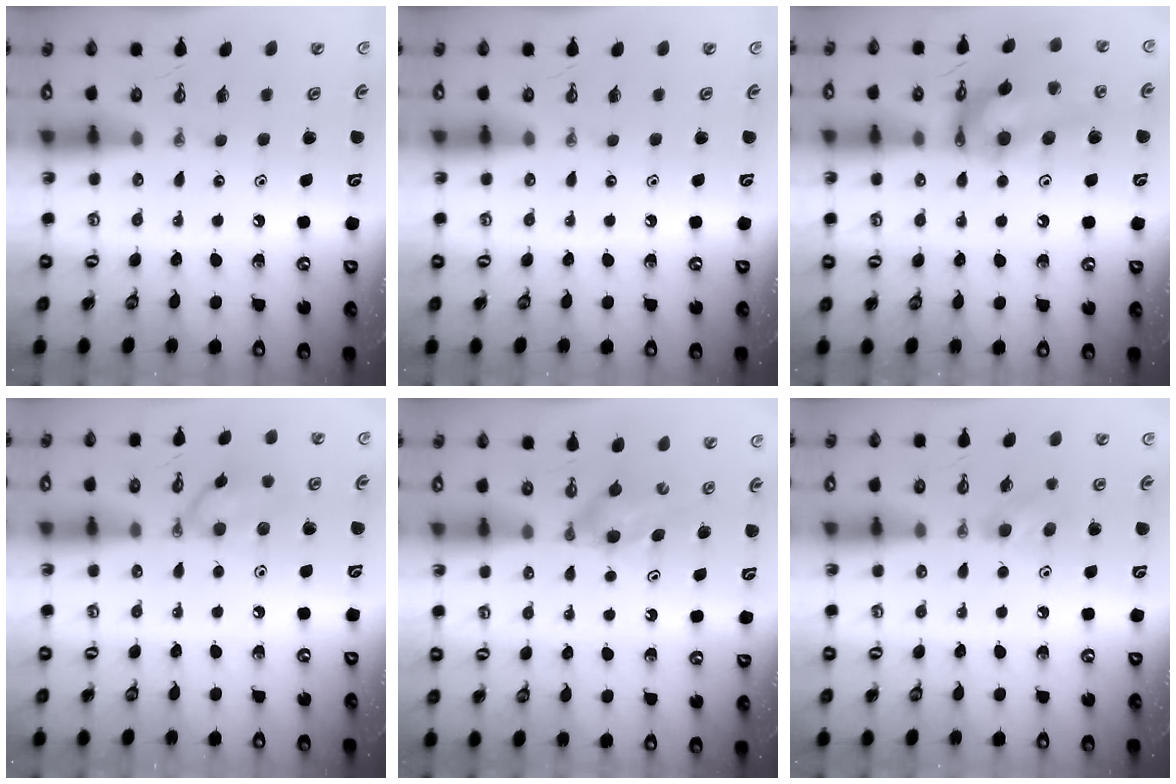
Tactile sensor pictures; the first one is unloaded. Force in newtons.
{"total": 0.0}
{"total": 18.0, "press": 17.2, "slide": 5.4}
{"total": 9.4, "press": 9.3, "slide": 1.5}
{"total": 4.2, "press": 3.8, "slide": 1.8}
{"total": 6.8, "press": 6.4, "slide": 2.5}